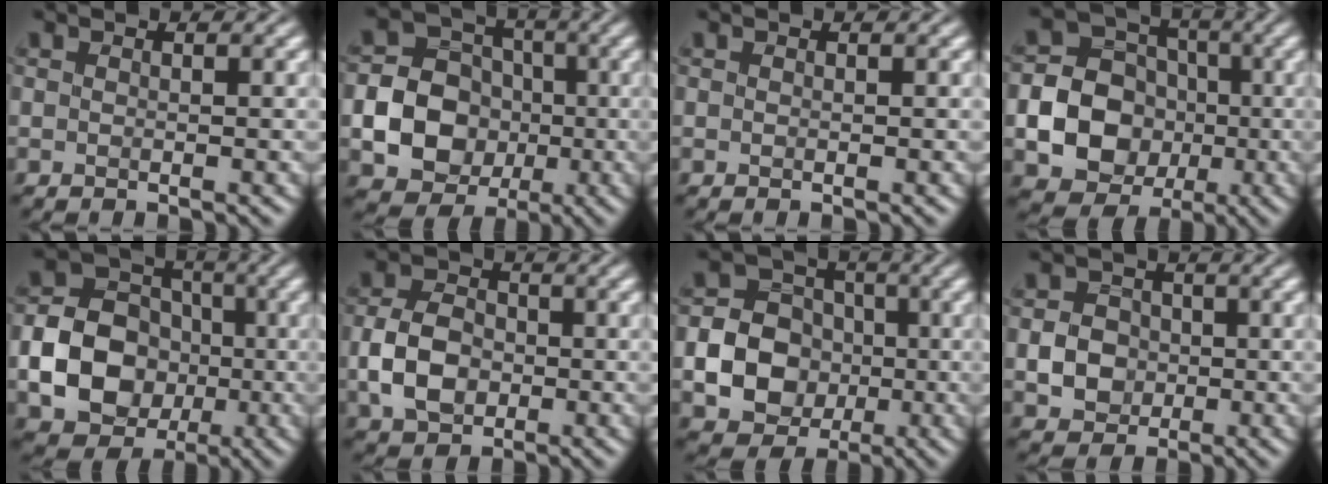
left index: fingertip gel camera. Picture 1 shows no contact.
{"total": 10.3, "force": [-2.0, 9.2, 4.3], "torque": [-0.071, -0.012, -0.061]}
{"total": 0.0}
{"total": 12.1, "force": [-2.5, 10.9, 4.6], "torque": [-0.091, -0.020, -0.057]}
{"total": 9.3, "force": [-2.1, 7.6, 5.0], "torque": [-0.079, -0.006, -0.052]}
{"total": 5.3, "force": [-1.2, 3.9, 3.3], "torque": [-0.071, 0.005, -0.027]}
{"total": 8.4, "force": [-1.5, 7.4, 3.7], "torque": [-0.061, -0.006, -0.050]}
{"total": 3.3, "force": [-0.6, 2.9, 1.4], "torque": [-0.021, 0.003, -0.013]}